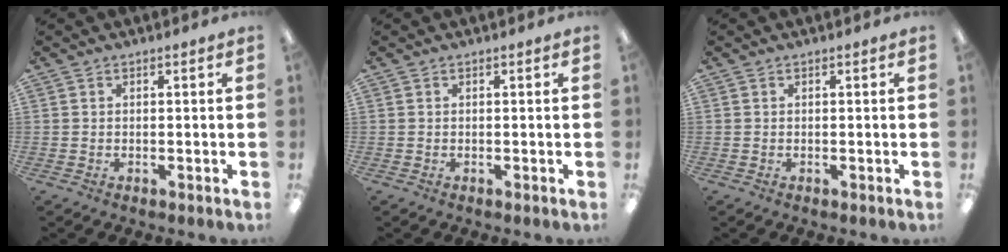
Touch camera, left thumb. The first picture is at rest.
{"total": 0.0}
{"total": 0.0}